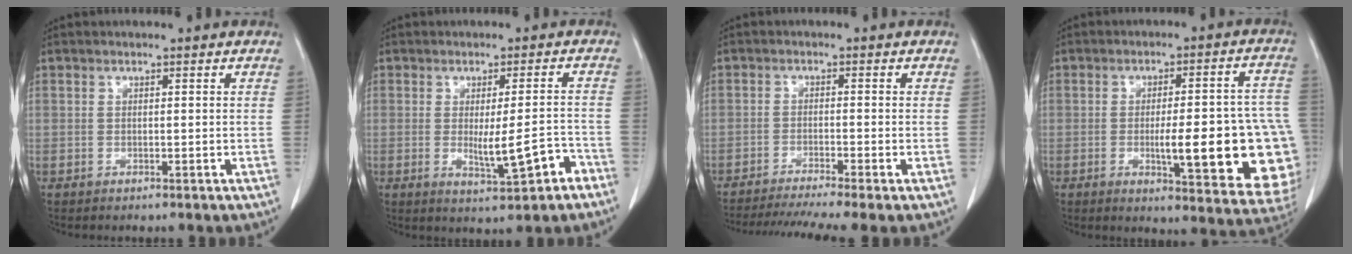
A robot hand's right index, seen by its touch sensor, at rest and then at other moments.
{"total": 6.7, "force": [-2.6, 0.9, 6.1], "torque": [-0.081, -0.006, -0.030]}
{"total": 9.7, "force": [-8.0, -0.9, 5.3], "torque": [-0.080, -0.016, -0.127]}
{"total": 19.7, "force": [-3.8, 3.6, 19.0], "torque": [-0.151, 0.019, -0.030]}